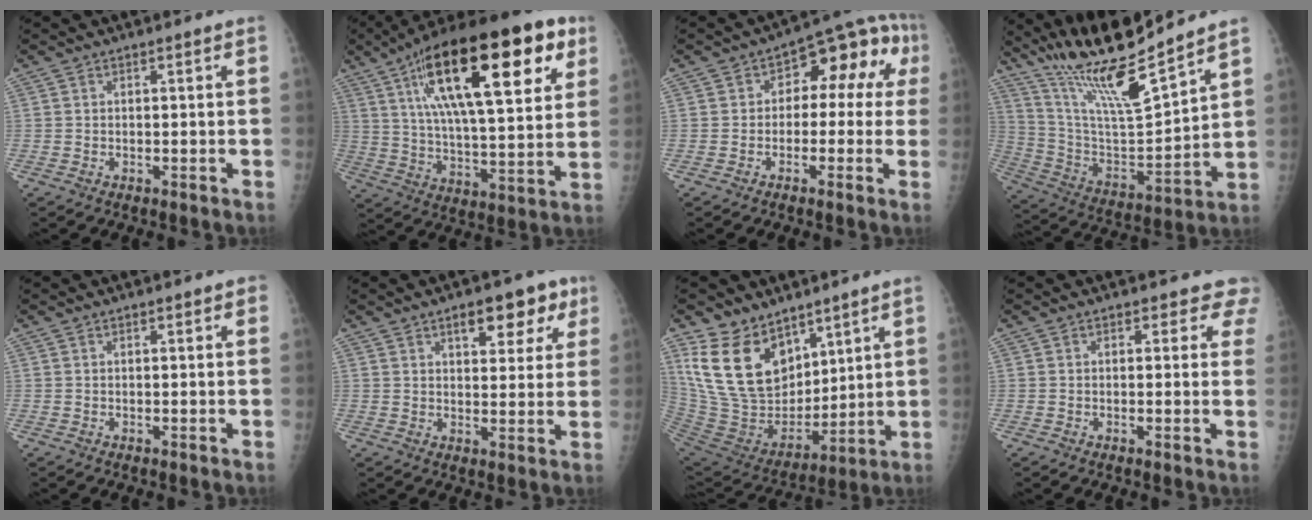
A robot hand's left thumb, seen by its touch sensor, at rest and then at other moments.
{"total": 28.7, "force": [12.5, 10.2, 23.7], "torque": [-0.360, -0.010, 0.197]}
{"total": 11.3, "force": [0.9, 7.3, 8.6], "torque": [-0.053, 0.051, -0.004]}
{"total": 19.0, "force": [15.6, 1.3, 10.8], "torque": [-0.174, -0.083, 0.297]}
{"total": 1.4, "force": [0.6, 0.6, 1.1], "torque": [-0.009, 0.002, 0.005]}
{"total": 9.5, "force": [5.1, 4.8, 6.4], "torque": [-0.045, -0.015, 0.066]}
{"total": 19.2, "force": [11.8, 11.8, 9.6], "torque": [-0.146, -0.058, 0.243]}
{"total": 3.7, "force": [2.8, 2.1, 1.1], "torque": [0.025, -0.010, 0.015]}